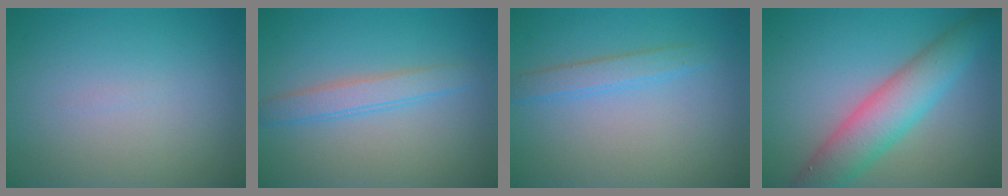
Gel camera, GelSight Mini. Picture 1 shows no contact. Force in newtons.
{"total": 2.5, "press": 2.5, "slide": 0.0}
{"total": 1.9, "press": 1.9, "slide": 0.1}
{"total": 6.3, "press": 6.3, "slide": 0.4}